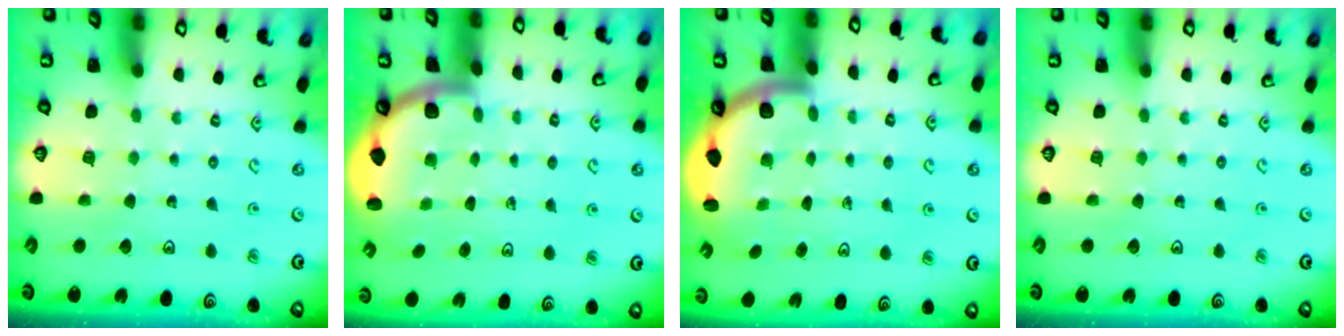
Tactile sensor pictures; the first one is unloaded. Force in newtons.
{"total": 1.8, "press": 1.8, "slide": 0.1}
{"total": 4.8, "press": 4.3, "slide": 2.1}
{"total": 0.0}